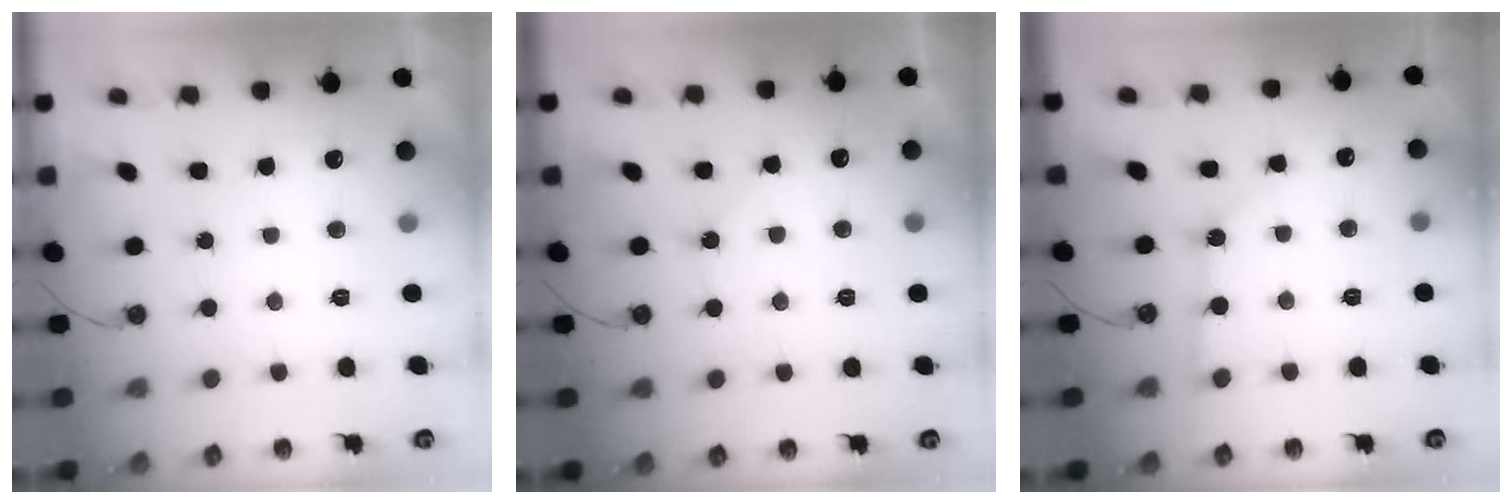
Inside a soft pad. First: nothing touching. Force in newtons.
{"total": 4.9, "press": 4.8, "slide": 0.7}
{"total": 2.2, "press": 2.2, "slide": 0.4}